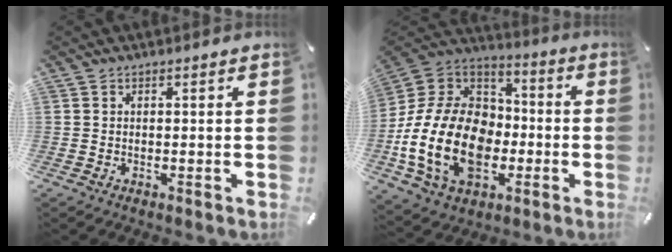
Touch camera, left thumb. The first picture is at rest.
{"total": 23.2, "force": [-6.7, 16.3, 15.0], "torque": [-0.324, 0.027, -0.105]}